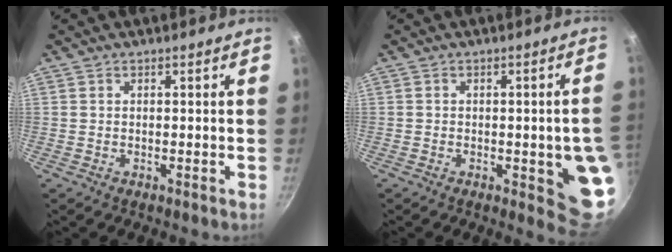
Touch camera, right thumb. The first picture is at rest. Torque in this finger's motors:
{"motor_torque": [2.59, 2.04, 1.72, -0.57, 0.07]}